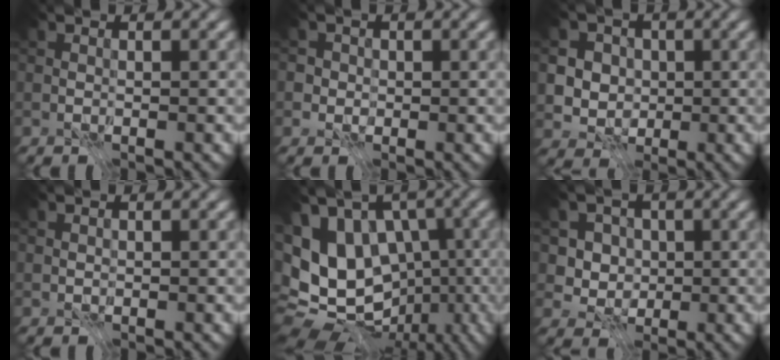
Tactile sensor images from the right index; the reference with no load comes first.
{"total": 2.4, "force": [0.4, 2.3, 0.6], "torque": [-0.002, 0.002, 0.001]}
{"total": 6.2, "force": [0.5, 5.7, 2.4], "torque": [-0.035, 0.014, -0.005]}
{"total": 0.0}
{"total": 12.4, "force": [-0.1, 9.4, 8.2], "torque": [-0.155, 0.011, 0.022]}
{"total": 3.3, "force": [0.3, 3.0, 1.2], "torque": [-0.019, -0.004, 0.007]}